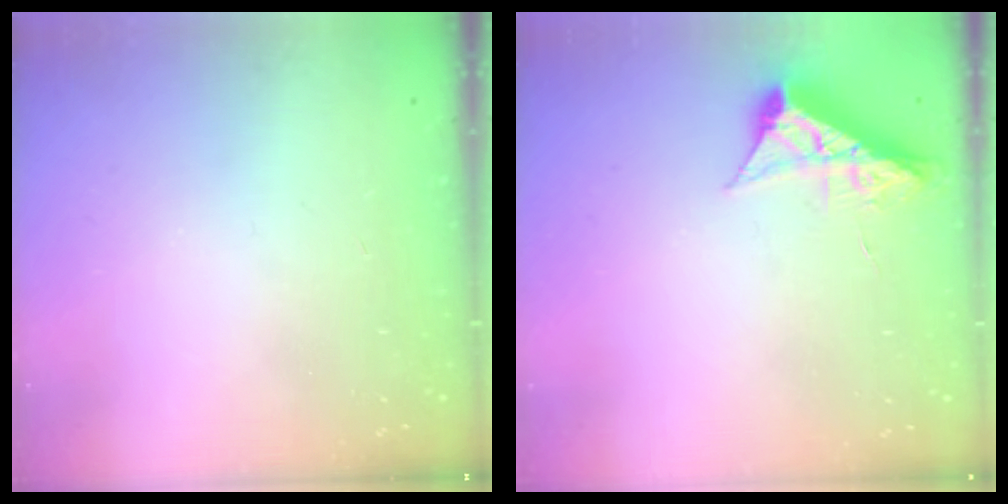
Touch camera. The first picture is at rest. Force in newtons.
{"total": 8.6, "press": 8.6, "slide": 0.4}